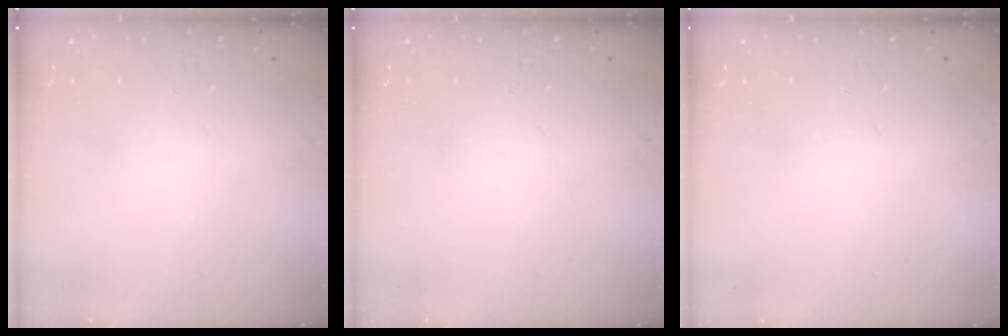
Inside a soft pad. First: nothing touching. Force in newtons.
{"total": 0.0}
{"total": 0.0}